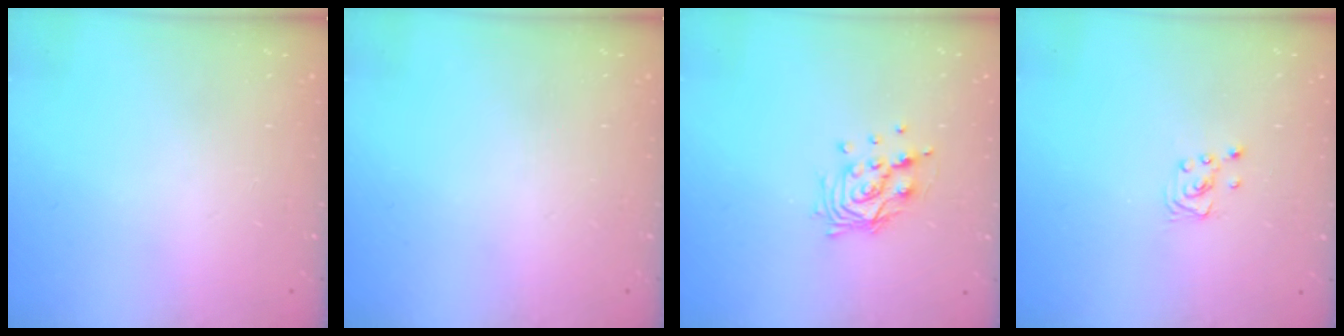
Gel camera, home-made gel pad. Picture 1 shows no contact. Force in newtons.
{"total": 0.0}
{"total": 10.6, "press": 10.5, "slide": 1.0}
{"total": 2.3, "press": 2.3, "slide": 0.2}